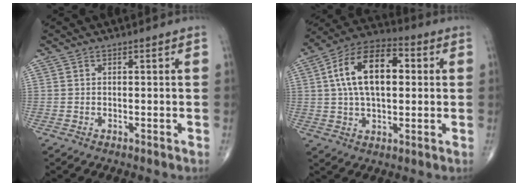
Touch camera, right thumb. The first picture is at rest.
{"total": 16.4, "force": [2.7, 9.0, 13.5], "torque": [-0.227, 0.023, 0.040]}